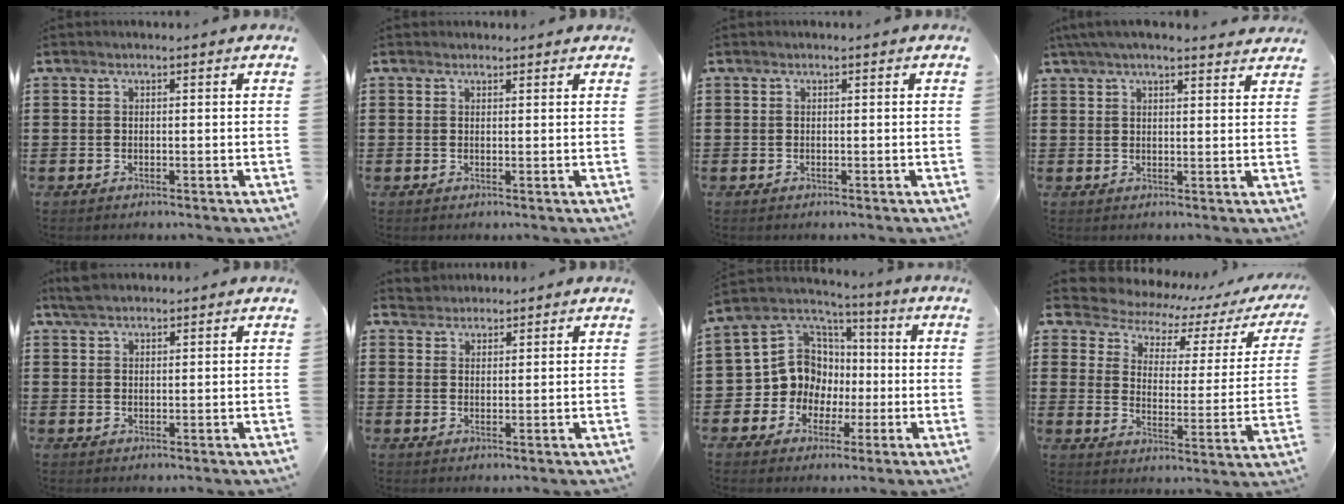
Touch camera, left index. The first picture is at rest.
{"total": 0.9, "force": [0.8, 0.4, 0.1], "torque": [-0.003, 0.002, 0.016]}
{"total": 0.0}
{"total": 4.1, "force": [3.5, 0.5, 2.0], "torque": [-0.048, -0.001, 0.065]}
{"total": 2.8, "force": [2.4, 0.8, 1.2], "torque": [-0.028, 0.006, 0.047]}
{"total": 2.0, "force": [1.8, 0.7, -0.4], "torque": [0.002, 0.006, 0.037]}
{"total": 10.9, "force": [-0.7, 10.3, 3.7], "torque": [-0.132, -0.004, -0.012]}
{"total": 3.8, "force": [3.2, 1.6, 1.0], "torque": [-0.047, -0.030, 0.048]}